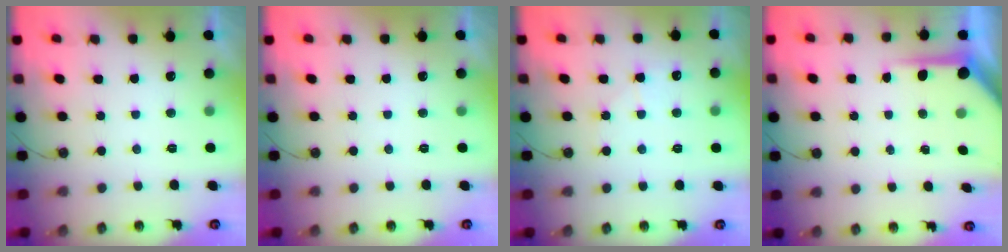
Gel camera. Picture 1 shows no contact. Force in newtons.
{"total": 0.0}
{"total": 4.7, "press": 4.7, "slide": 0.6}
{"total": 6.4, "press": 6.4, "slide": 0.4}